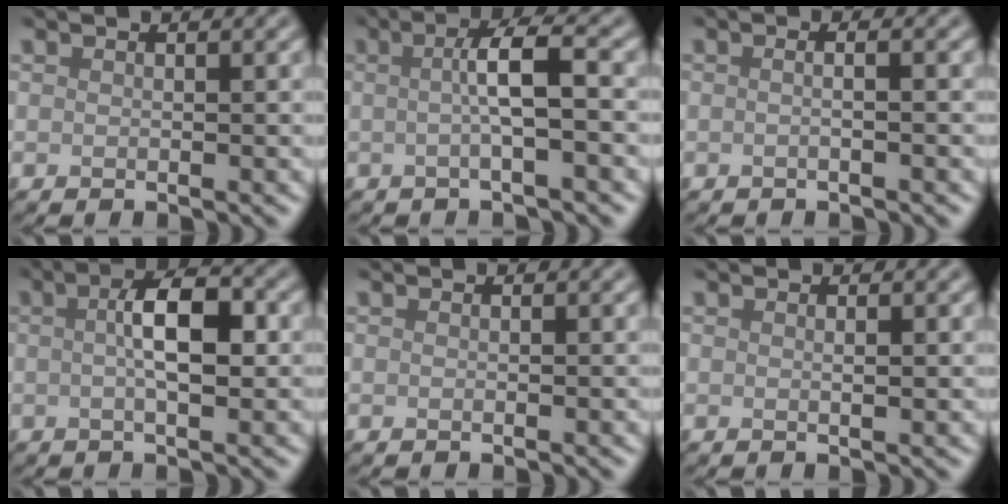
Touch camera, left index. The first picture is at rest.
{"total": 3.7, "force": [0.0, 0.6, 3.7], "torque": [-0.061, 0.004, -0.004]}
{"total": 2.0, "force": [0.2, 0.9, 1.7], "torque": [-0.002, -0.002, -0.020]}
{"total": 4.6, "force": [0.4, 1.3, 4.4], "torque": [-0.073, 0.006, 0.001]}
{"total": 0.0}
{"total": 0.7, "force": [0.2, 0.2, 0.6], "torque": [-0.004, 0.002, 0.001]}